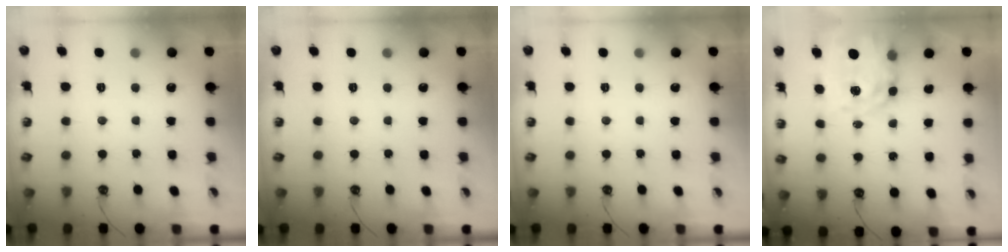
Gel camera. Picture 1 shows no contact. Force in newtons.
{"total": 0.0}
{"total": 0.0}
{"total": 12.3, "press": 12.2, "slide": 1.0}